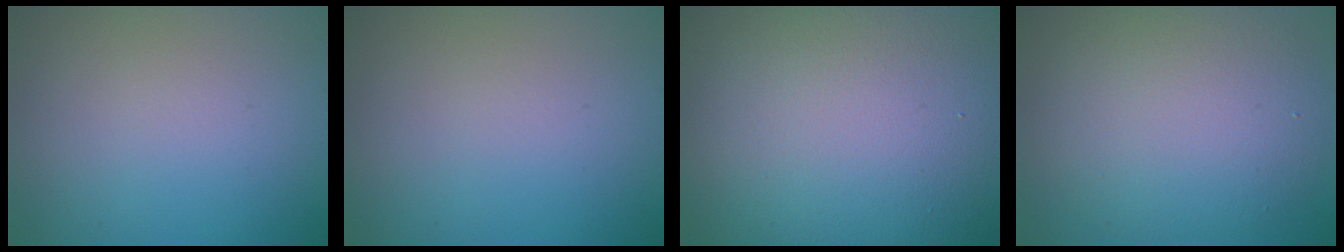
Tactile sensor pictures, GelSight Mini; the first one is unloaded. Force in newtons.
{"total": 0.0}
{"total": 22.6, "press": 22.5, "slide": 0.6}
{"total": 7.7, "press": 7.7, "slide": 0.3}